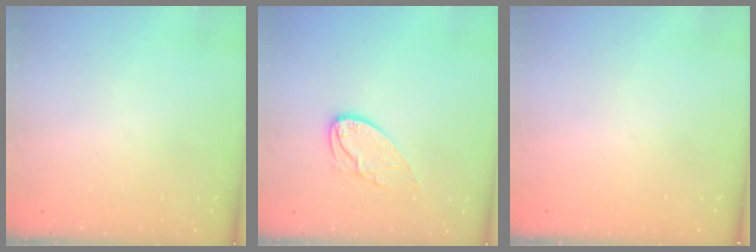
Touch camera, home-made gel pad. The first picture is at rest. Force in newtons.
{"total": 8.5, "press": 8.5, "slide": 0.5}
{"total": 0.0}